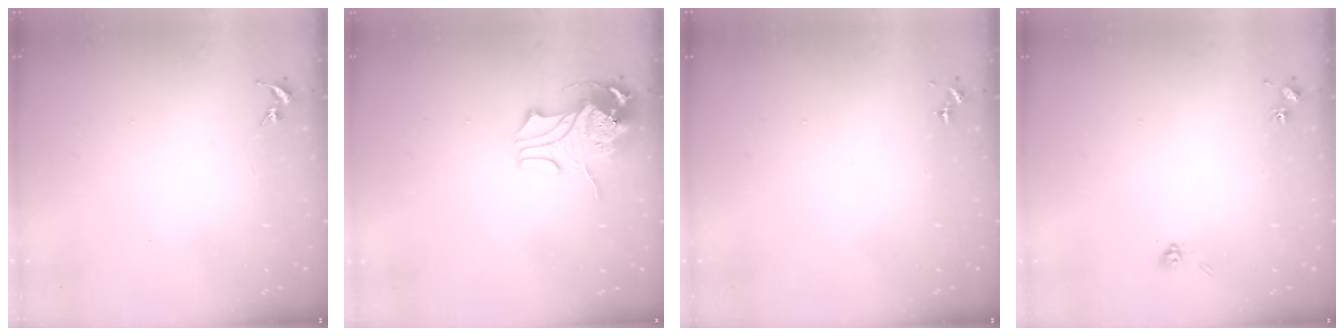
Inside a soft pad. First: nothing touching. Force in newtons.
{"total": 10.9, "press": 10.9, "slide": 1.1}
{"total": 0.0}
{"total": 4.0, "press": 3.8, "slide": 1.4}